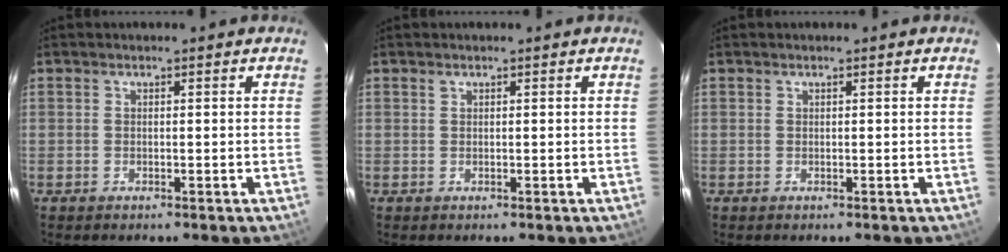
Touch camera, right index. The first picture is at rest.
{"total": 0.0}
{"total": 0.0}